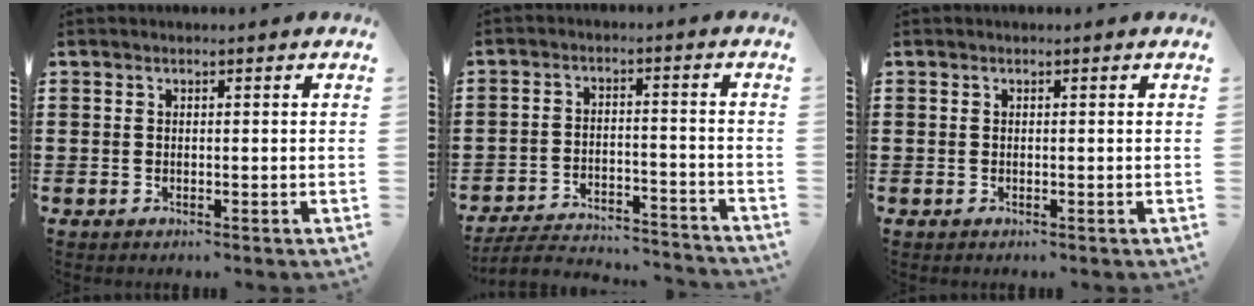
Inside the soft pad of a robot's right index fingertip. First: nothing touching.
{"total": 5.2, "force": [-4.9, 0.6, 1.5], "torque": [-0.037, -0.004, -0.102]}
{"total": 0.0}